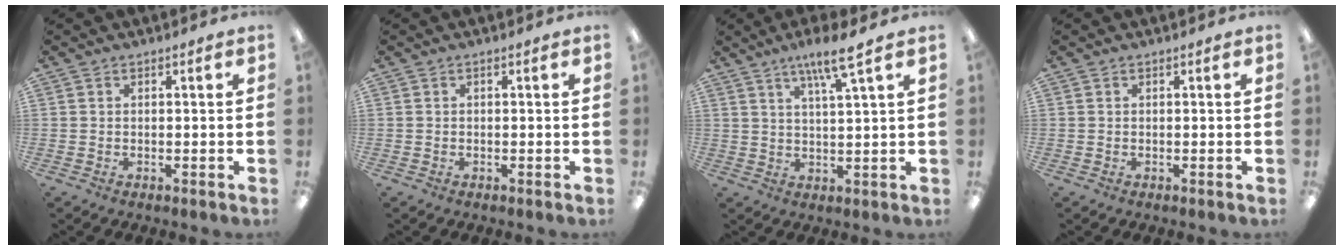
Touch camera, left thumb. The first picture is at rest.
{"total": 0.0}
{"total": 7.4, "force": [5.0, 0.6, 5.5], "torque": [-0.103, -0.016, 0.081]}
{"total": 0.0}